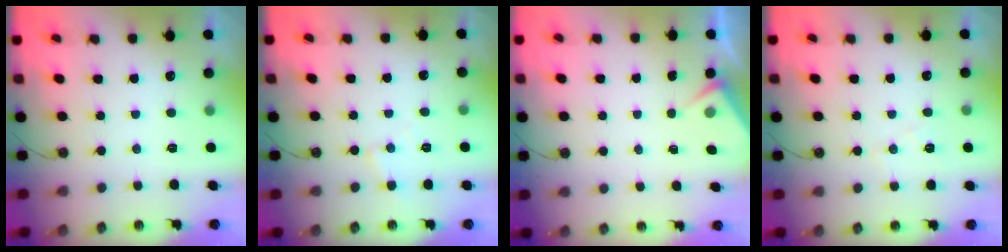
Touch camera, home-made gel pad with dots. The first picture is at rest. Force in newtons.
{"total": 5.2, "press": 5.2, "slide": 0.7}
{"total": 3.2, "press": 3.1, "slide": 0.5}
{"total": 7.7, "press": 7.6, "slide": 0.7}